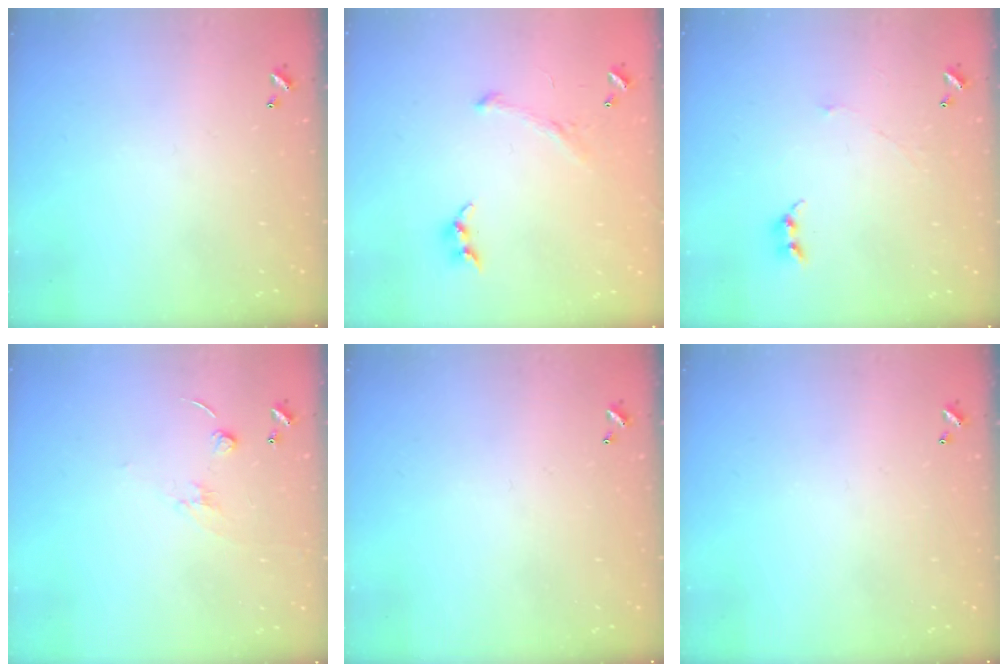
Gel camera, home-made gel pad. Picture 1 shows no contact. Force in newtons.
{"total": 2.8, "press": 2.7, "slide": 0.9}
{"total": 1.5, "press": 1.4, "slide": 0.2}
{"total": 2.3, "press": 2.3, "slide": 0.5}
{"total": 0.0}
{"total": 0.0}